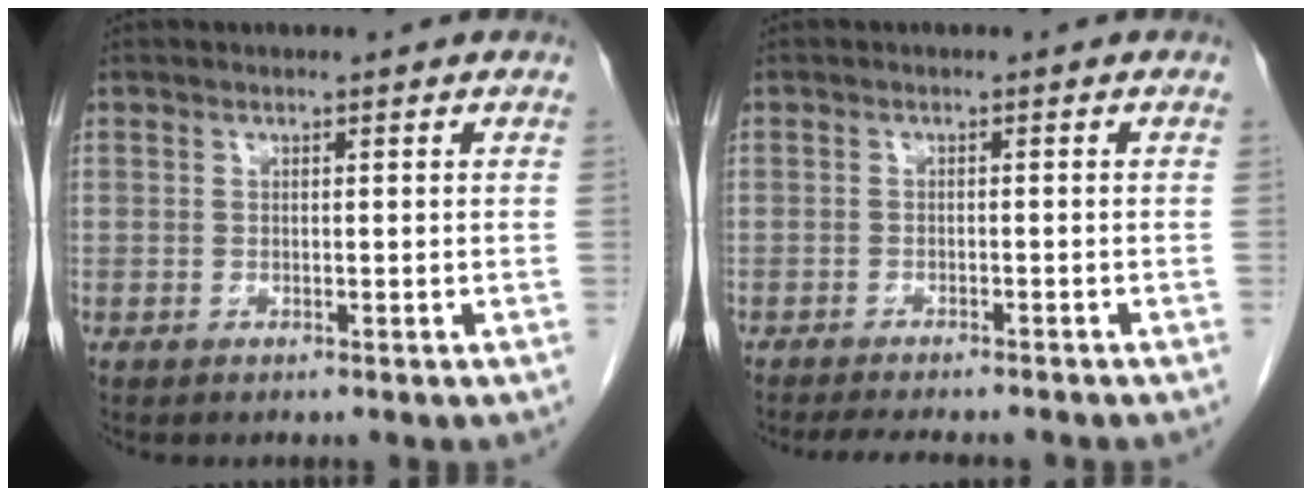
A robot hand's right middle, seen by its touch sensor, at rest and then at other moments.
{"total": 8.1, "force": [-7.3, 1.5, 3.2], "torque": [-0.042, -0.010, -0.098]}